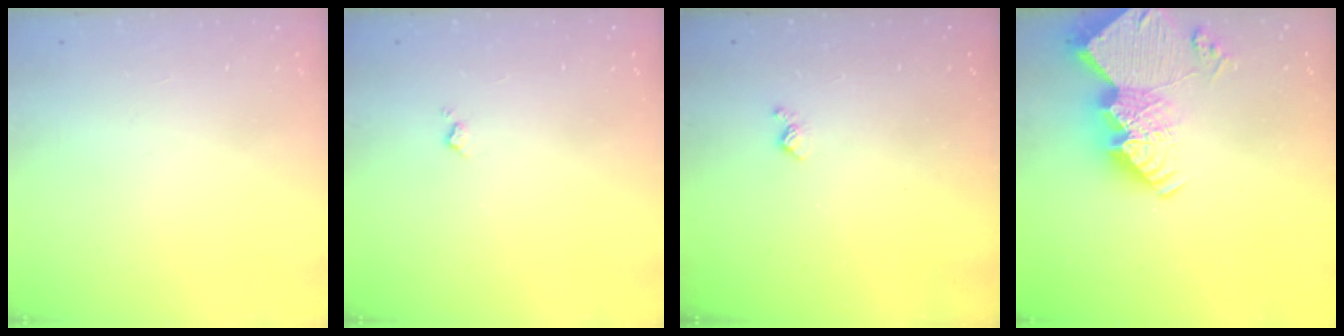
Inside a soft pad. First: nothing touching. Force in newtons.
{"total": 2.6, "press": 2.6, "slide": 0.4}
{"total": 3.8, "press": 3.7, "slide": 0.7}
{"total": 19.8, "press": 19.8, "slide": 1.9}